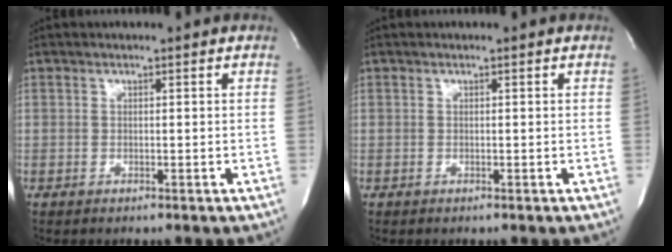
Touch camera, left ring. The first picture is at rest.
{"total": 0.0}